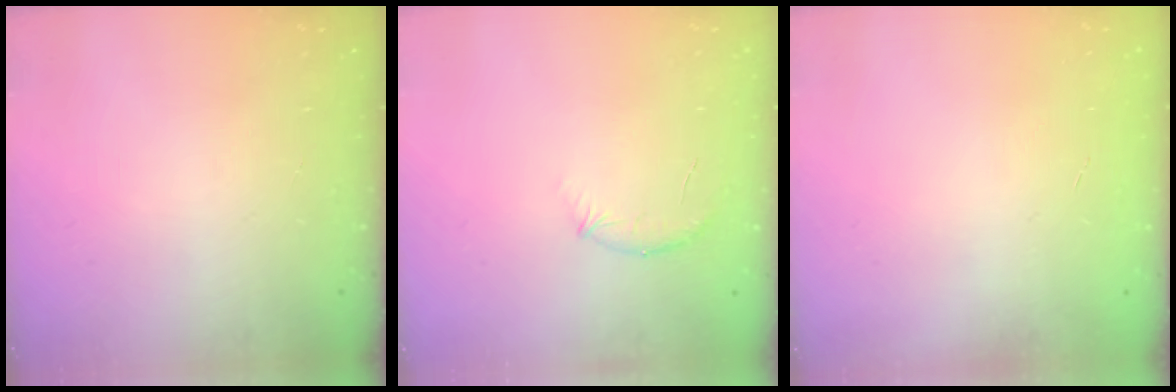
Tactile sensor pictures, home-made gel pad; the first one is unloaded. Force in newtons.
{"total": 8.3, "press": 8.1, "slide": 1.7}
{"total": 0.0}